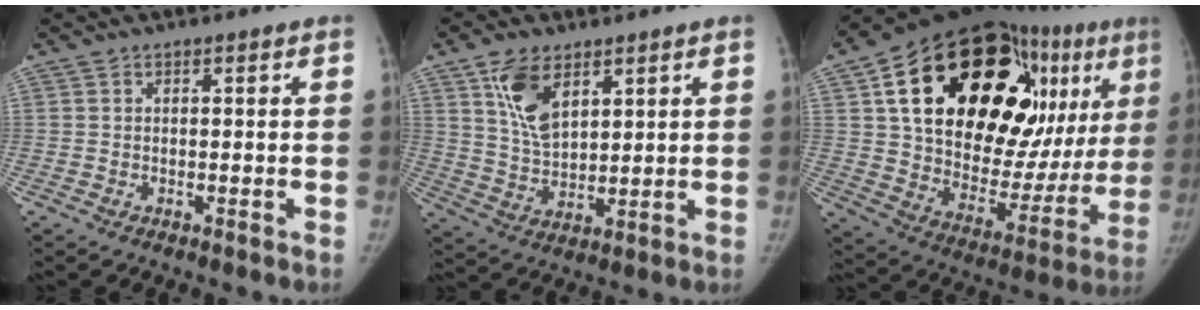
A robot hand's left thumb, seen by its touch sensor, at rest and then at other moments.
{"total": 9.6, "force": [4.8, 5.3, 6.4], "torque": [-0.098, -0.025, 0.098]}
{"total": 38.5, "force": [13.7, 19.1, 30.5], "torque": [-0.423, 0.014, 0.223]}